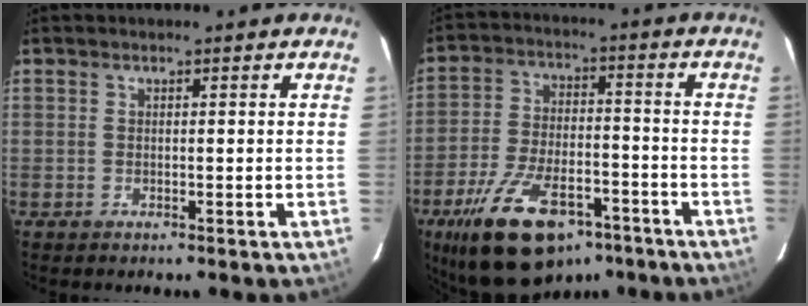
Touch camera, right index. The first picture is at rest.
{"total": 19.9, "force": [-12.6, 9.4, 12.1], "torque": [-0.240, -0.015, -0.201]}